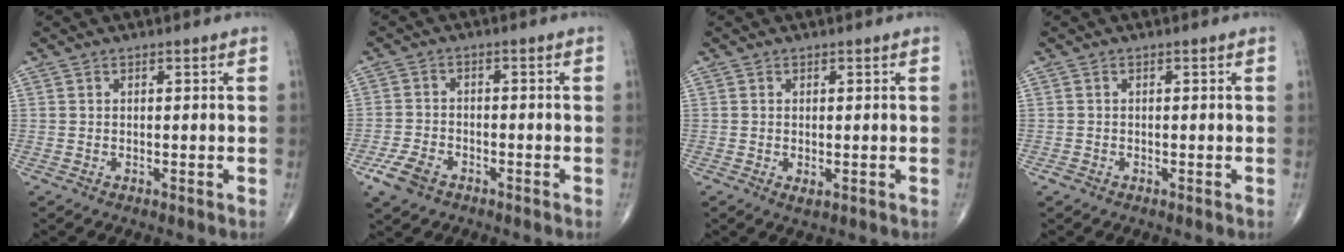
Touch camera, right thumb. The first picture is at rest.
{"total": 5.5, "force": [-3.2, 3.3, 2.9], "torque": [-0.063, 0.011, -0.059]}
{"total": 1.3, "force": [-0.2, 0.7, 1.1], "torque": [-0.019, -0.005, -0.001]}
{"total": 0.8, "force": [-0.5, 0.6, 0.2], "torque": [-0.005, 0.000, -0.011]}